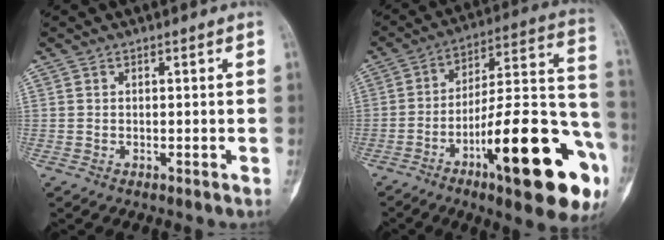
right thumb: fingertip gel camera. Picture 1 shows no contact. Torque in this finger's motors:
{"motor_torque": [0.96, 1.06, 1.42, -1.35, 0.11]}